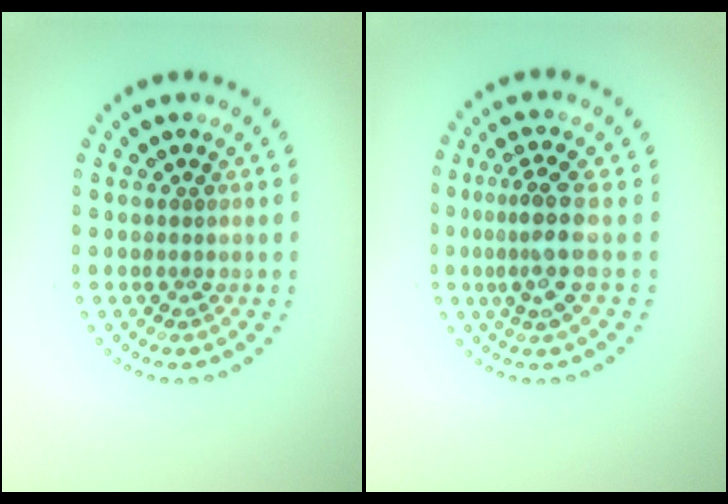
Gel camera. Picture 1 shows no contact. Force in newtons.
{"total": 3.2, "press": 2.5, "slide": 2.1}